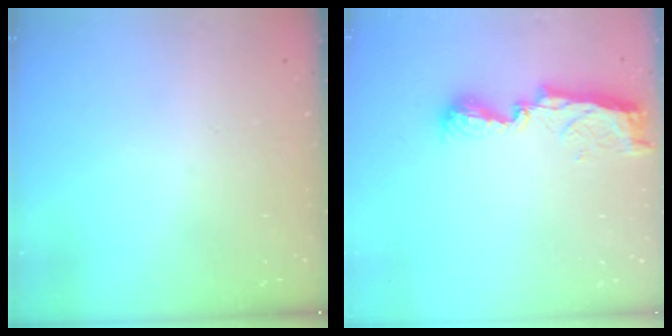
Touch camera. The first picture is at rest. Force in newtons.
{"total": 8.0, "press": 8.0, "slide": 0.1}